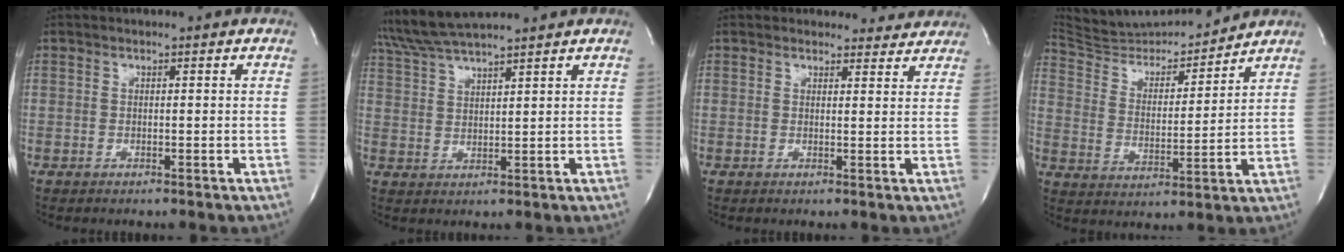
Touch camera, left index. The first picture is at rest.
{"total": 7.1, "force": [6.5, -0.9, 2.6], "torque": [-0.061, 0.020, 0.129]}
{"total": 4.4, "force": [4.1, 1.7, -0.6], "torque": [0.021, -0.009, 0.030]}
{"total": 15.5, "force": [15.1, 1.9, 3.2], "torque": [-0.057, -0.001, 0.255]}